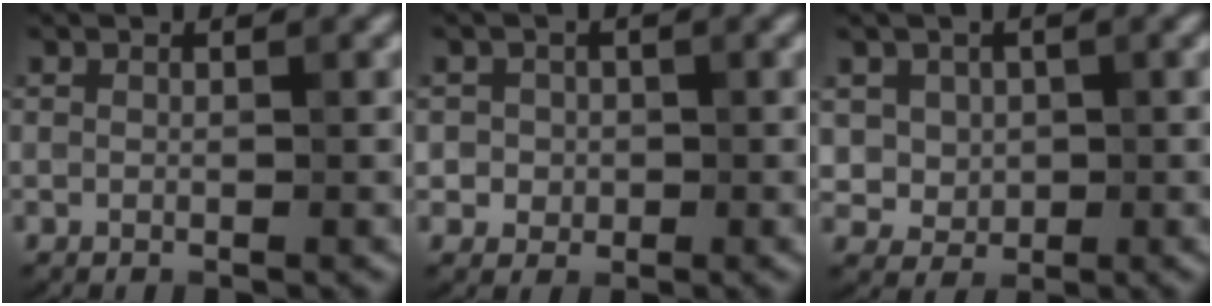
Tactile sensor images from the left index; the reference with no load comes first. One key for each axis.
{"total": 2.9, "fx": 0.5, "fy": 2.8, "fz": 0.9, "tx": 0.002, "ty": 0.019, "tz": 0.000}
{"total": 3.2, "fx": 1.0, "fy": 2.8, "fz": 1.2, "tx": -0.021, "ty": 0.003, "tz": 0.023}